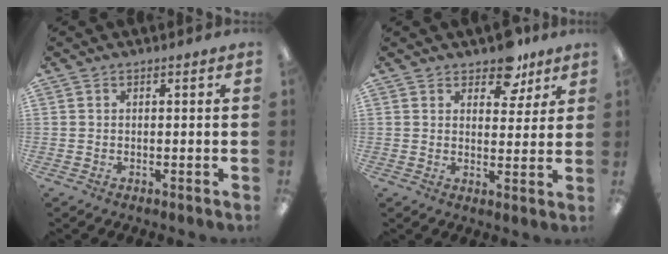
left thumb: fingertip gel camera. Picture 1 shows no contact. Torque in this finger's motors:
{"motor_torque": [1.02, 0.61, 0.47, -0.57, 0.00]}